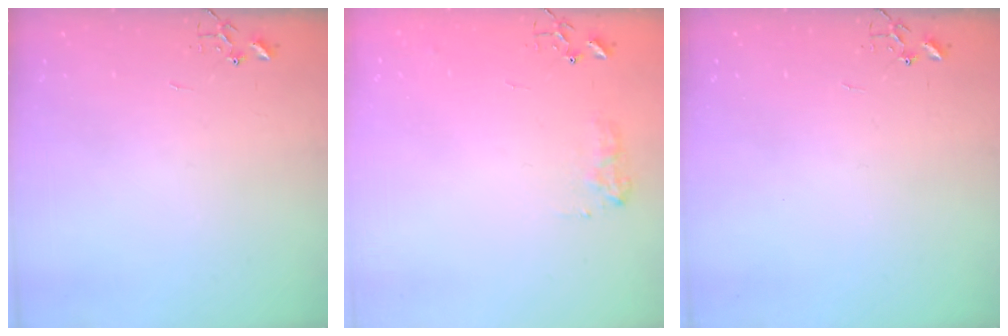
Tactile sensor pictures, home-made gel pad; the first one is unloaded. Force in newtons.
{"total": 7.8, "press": 7.8, "slide": 0.1}
{"total": 0.0}